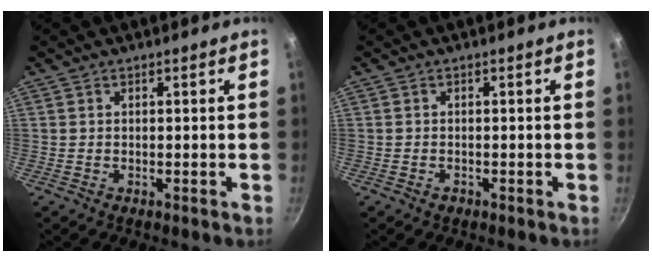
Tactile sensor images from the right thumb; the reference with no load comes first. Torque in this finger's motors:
{"motor_torque": [-0.28, 0.00, -0.28, 0.08, 0.05]}